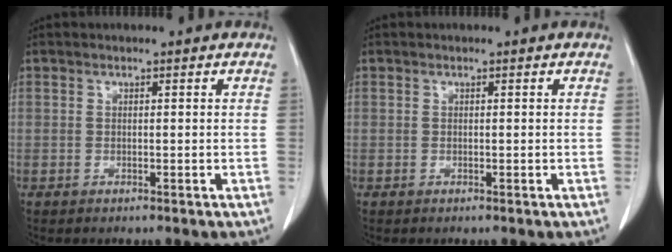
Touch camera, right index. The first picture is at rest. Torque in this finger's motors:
{"motor_torque": [-0.04, 0.03, 0.00, 0.01]}